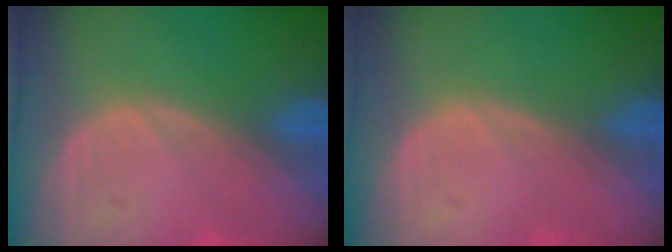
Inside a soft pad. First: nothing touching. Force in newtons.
{"total": 0.0}